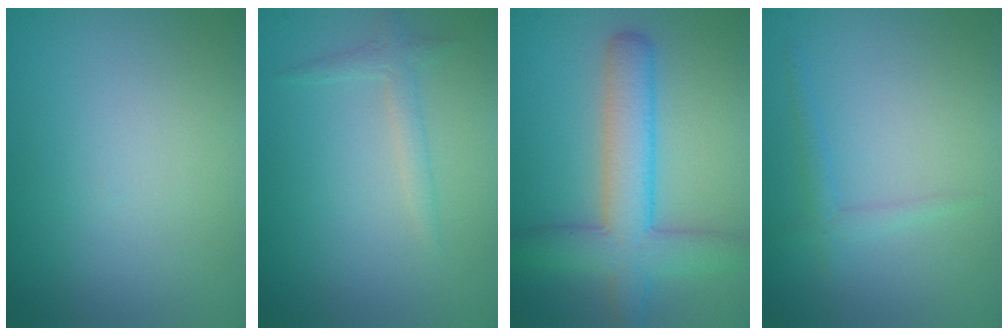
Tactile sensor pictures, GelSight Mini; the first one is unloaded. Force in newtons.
{"total": 1.4, "press": 1.4, "slide": 0.1}
{"total": 6.2, "press": 6.2, "slide": 0.3}
{"total": 1.2, "press": 1.2, "slide": 0.1}